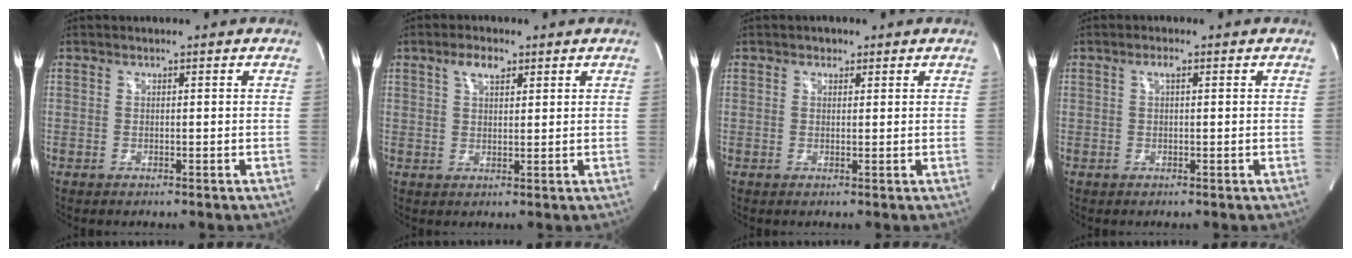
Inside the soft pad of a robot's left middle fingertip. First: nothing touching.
{"total": 3.5, "force": [2.0, 1.5, 2.4], "torque": [-0.049, 0.010, 0.039]}
{"total": 1.3, "force": [0.7, 0.9, 0.4], "torque": [-0.006, 0.004, 0.009]}
{"total": 1.3, "force": [0.4, 0.3, 1.2], "torque": [-0.020, 0.004, 0.006]}